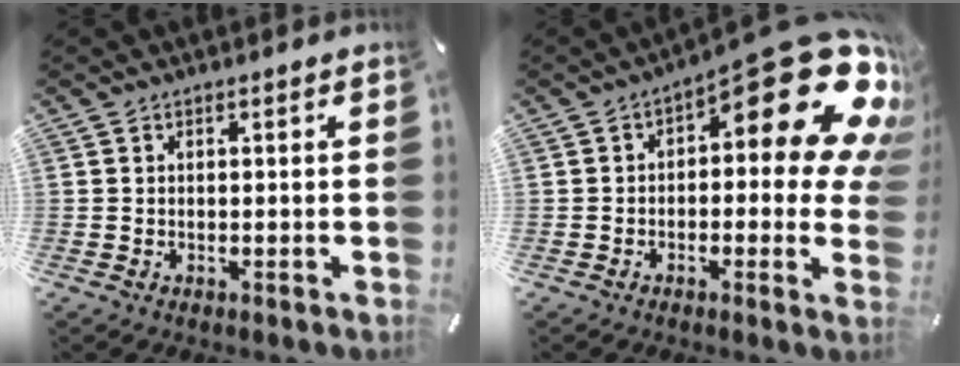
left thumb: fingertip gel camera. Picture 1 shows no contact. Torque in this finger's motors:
{"motor_torque": [2.50, 2.51, 1.54, -1.23, 0.26]}